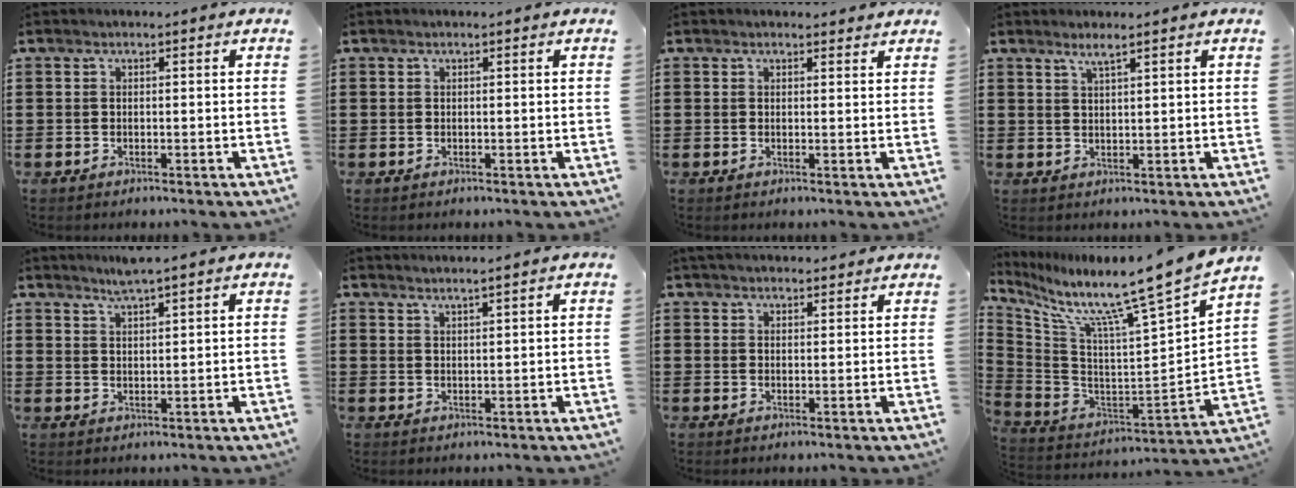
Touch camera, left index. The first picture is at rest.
{"total": 0.0}
{"total": 1.3, "force": [1.3, 0.2, 0.2], "torque": [-0.007, 0.001, 0.026]}
{"total": 2.4, "force": [1.9, -0.1, 1.5], "torque": [-0.031, 0.000, 0.035]}
{"total": 3.0, "force": [2.7, -0.3, 1.3], "torque": [-0.032, -0.003, 0.049]}
{"total": 1.9, "force": [1.8, -0.6, 0.4], "torque": [-0.008, -0.002, 0.035]}
{"total": 2.3, "force": [2.2, 0.3, 0.5], "torque": [-0.014, 0.001, 0.044]}
{"total": 10.2, "force": [8.5, -1.1, 5.5], "torque": [-0.112, -0.091, 0.124]}